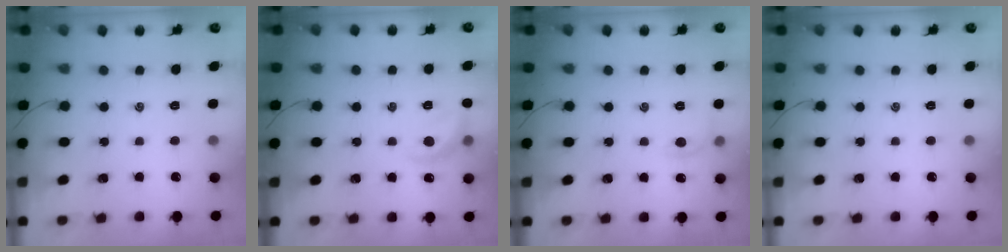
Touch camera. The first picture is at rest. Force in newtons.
{"total": 9.3, "press": 9.2, "slide": 1.2}
{"total": 6.3, "press": 6.2, "slide": 1.3}
{"total": 0.0}